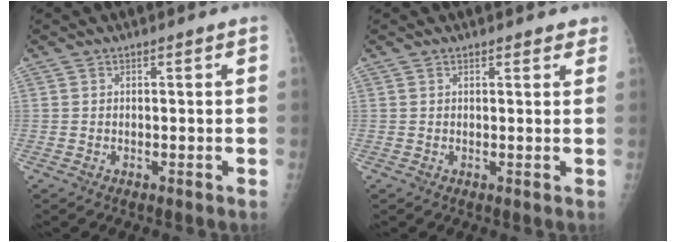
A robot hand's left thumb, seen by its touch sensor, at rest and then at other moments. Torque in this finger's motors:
{"motor_torque": [-0.17, 0.04, -0.31, -0.26, -0.01]}